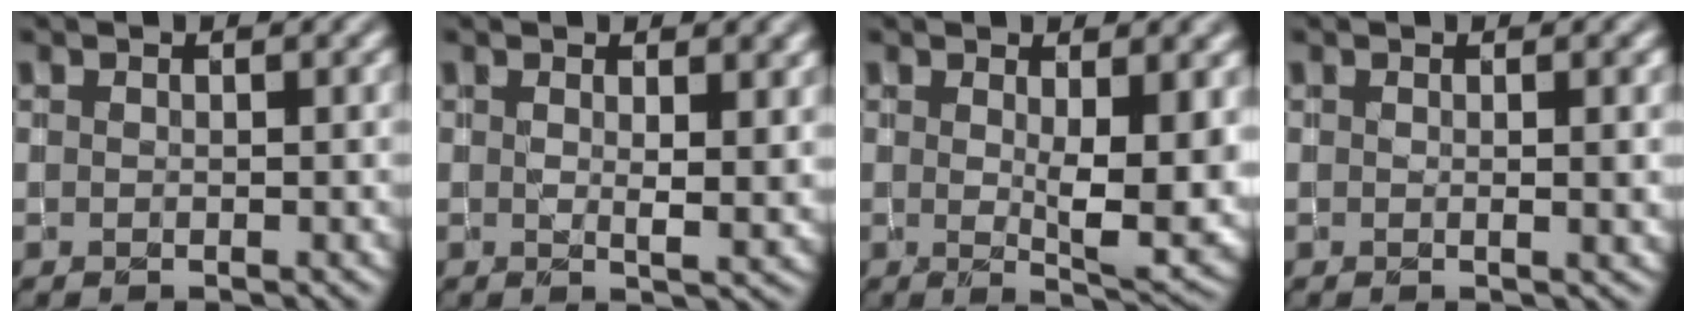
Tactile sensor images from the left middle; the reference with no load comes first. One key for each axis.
{"total": 2.6, "fx": 1.1, "fy": 0.7, "fz": 2.2, "tx": -0.032, "ty": -0.007, "tz": 0.020}
{"total": 6.5, "fx": 0.8, "fy": 1.7, "fz": 6.2, "tx": -0.098, "ty": -0.016, "tz": 0.021}
{"total": 1.8, "fx": 0.3, "fy": 0.6, "fz": 1.7, "tx": -0.014, "ty": 0.002, "tz": 0.004}